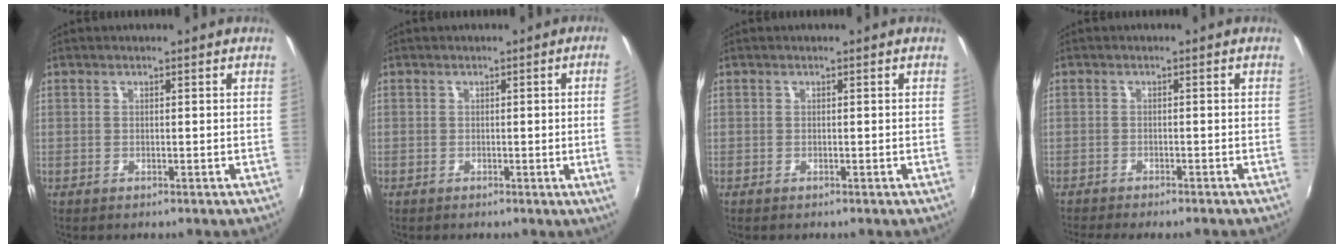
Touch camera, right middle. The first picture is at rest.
{"total": 3.9, "force": [0.1, -1.8, 3.4], "torque": [-0.051, -0.008, 0.006]}
{"total": 0.0}
{"total": 5.2, "force": [-4.6, 0.3, 2.3], "torque": [-0.052, -0.018, -0.073]}